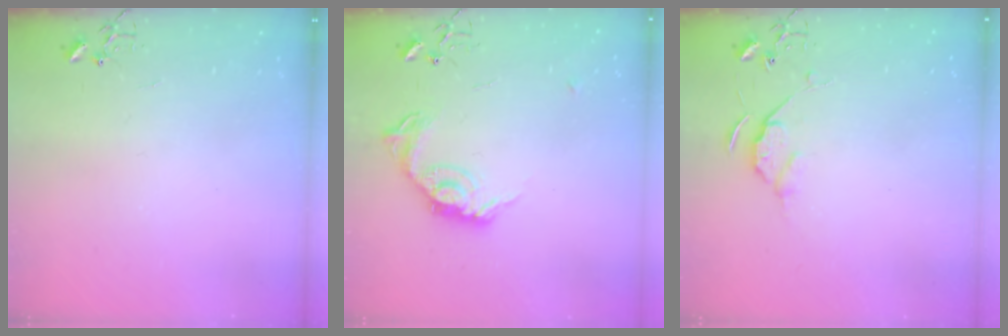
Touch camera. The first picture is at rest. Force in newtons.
{"total": 14.2, "press": 14.2, "slide": 0.6}
{"total": 5.7, "press": 5.7, "slide": 0.8}